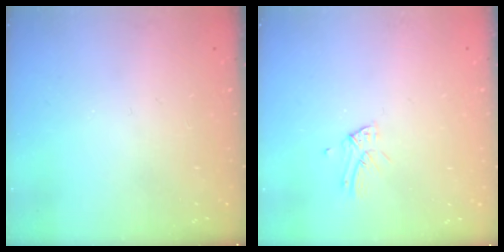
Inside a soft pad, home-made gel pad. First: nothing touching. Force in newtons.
{"total": 3.0, "press": 3.0, "slide": 0.3}